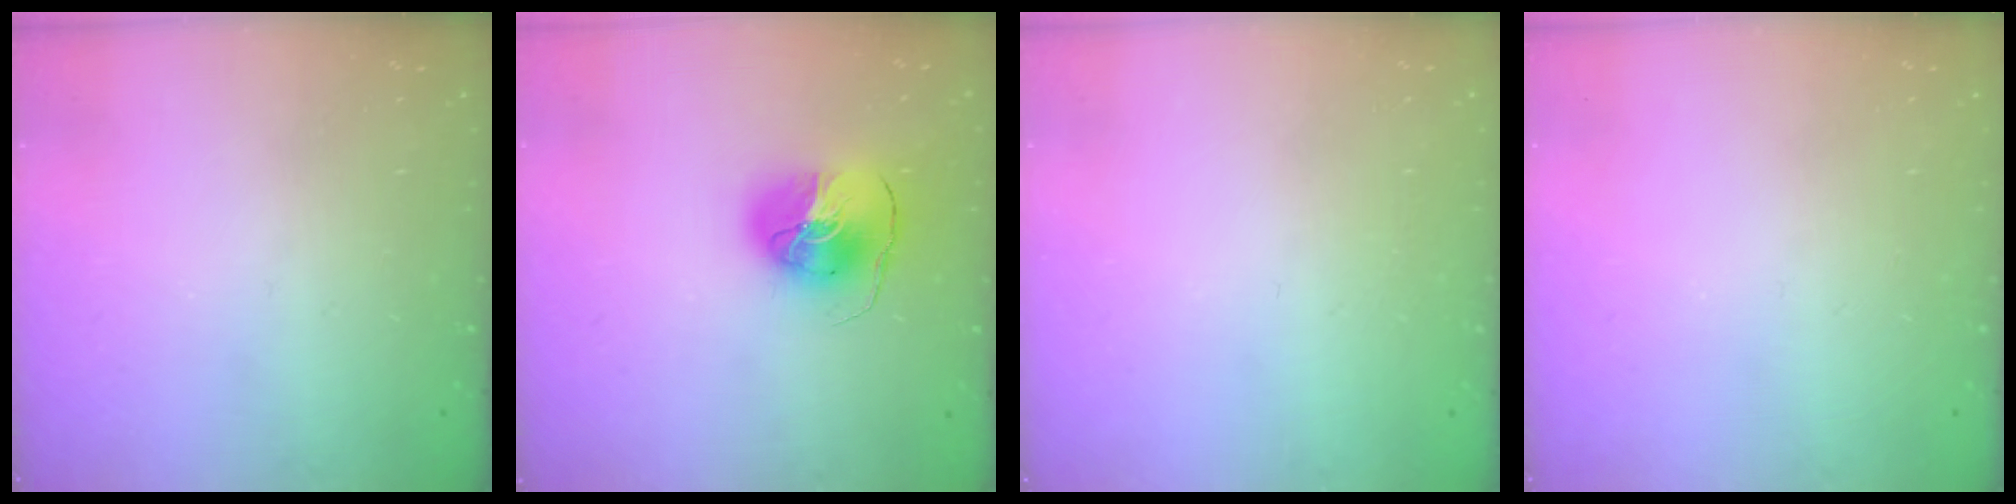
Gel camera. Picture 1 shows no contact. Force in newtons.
{"total": 10.5, "press": 10.5, "slide": 1.3}
{"total": 0.9, "press": 0.9, "slide": 0.1}
{"total": 0.0}